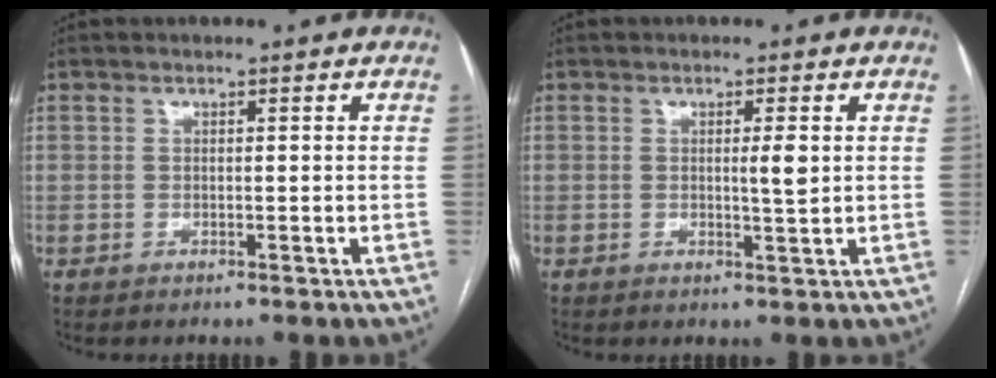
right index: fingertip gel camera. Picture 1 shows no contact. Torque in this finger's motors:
{"motor_torque": [-0.01, 0.09, 0.19, 0.01]}